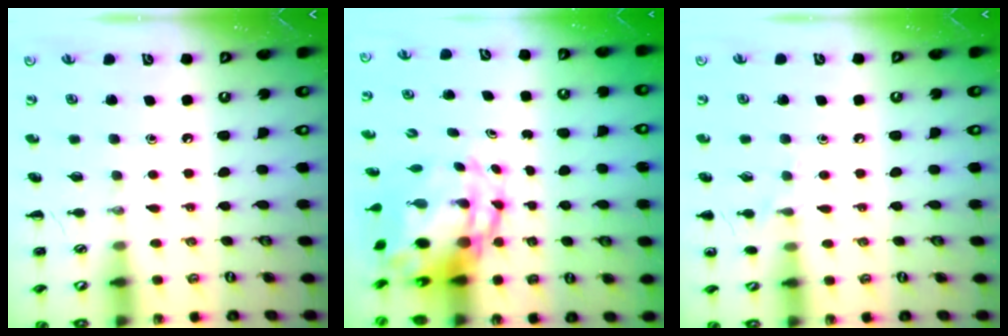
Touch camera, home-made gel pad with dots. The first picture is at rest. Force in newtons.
{"total": 8.1, "press": 7.8, "slide": 2.0}
{"total": 6.5, "press": 6.2, "slide": 1.9}